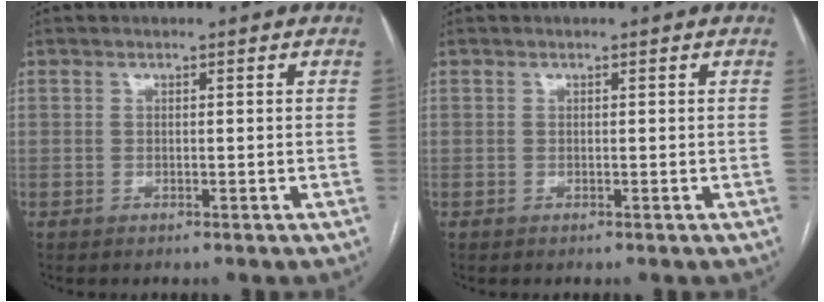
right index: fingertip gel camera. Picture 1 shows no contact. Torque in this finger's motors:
{"motor_torque": [0.26, 0.22, -0.01, 0.01]}